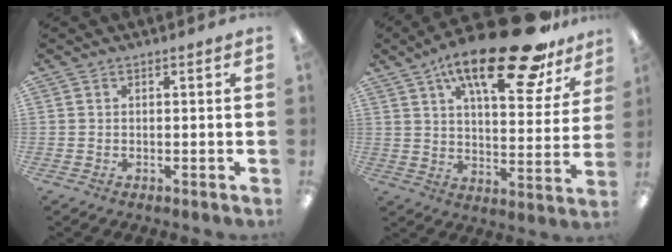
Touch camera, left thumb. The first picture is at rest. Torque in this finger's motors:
{"motor_torque": [-0.05, 0.50, 1.86, -0.90, 0.28]}